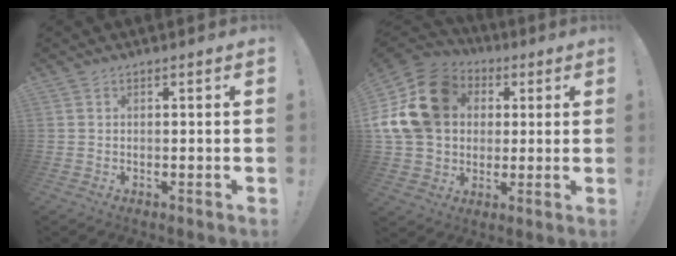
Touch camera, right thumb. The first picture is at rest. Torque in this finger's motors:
{"motor_torque": [1.81, 3.20, 0.24, 0.21, 0.19]}